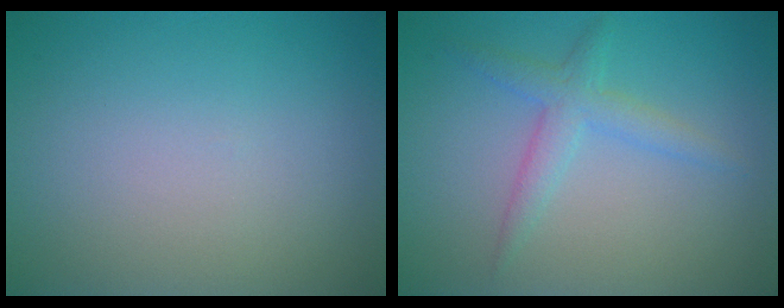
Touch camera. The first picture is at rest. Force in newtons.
{"total": 3.4, "press": 3.4, "slide": 0.2}